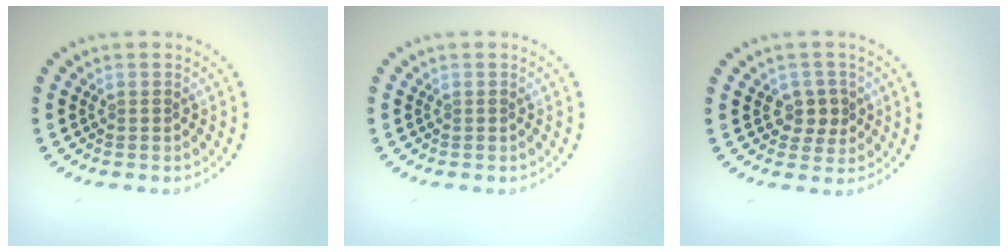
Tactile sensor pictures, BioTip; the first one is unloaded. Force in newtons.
{"total": 0.0}
{"total": 2.2, "press": 2.1, "slide": 0.6}